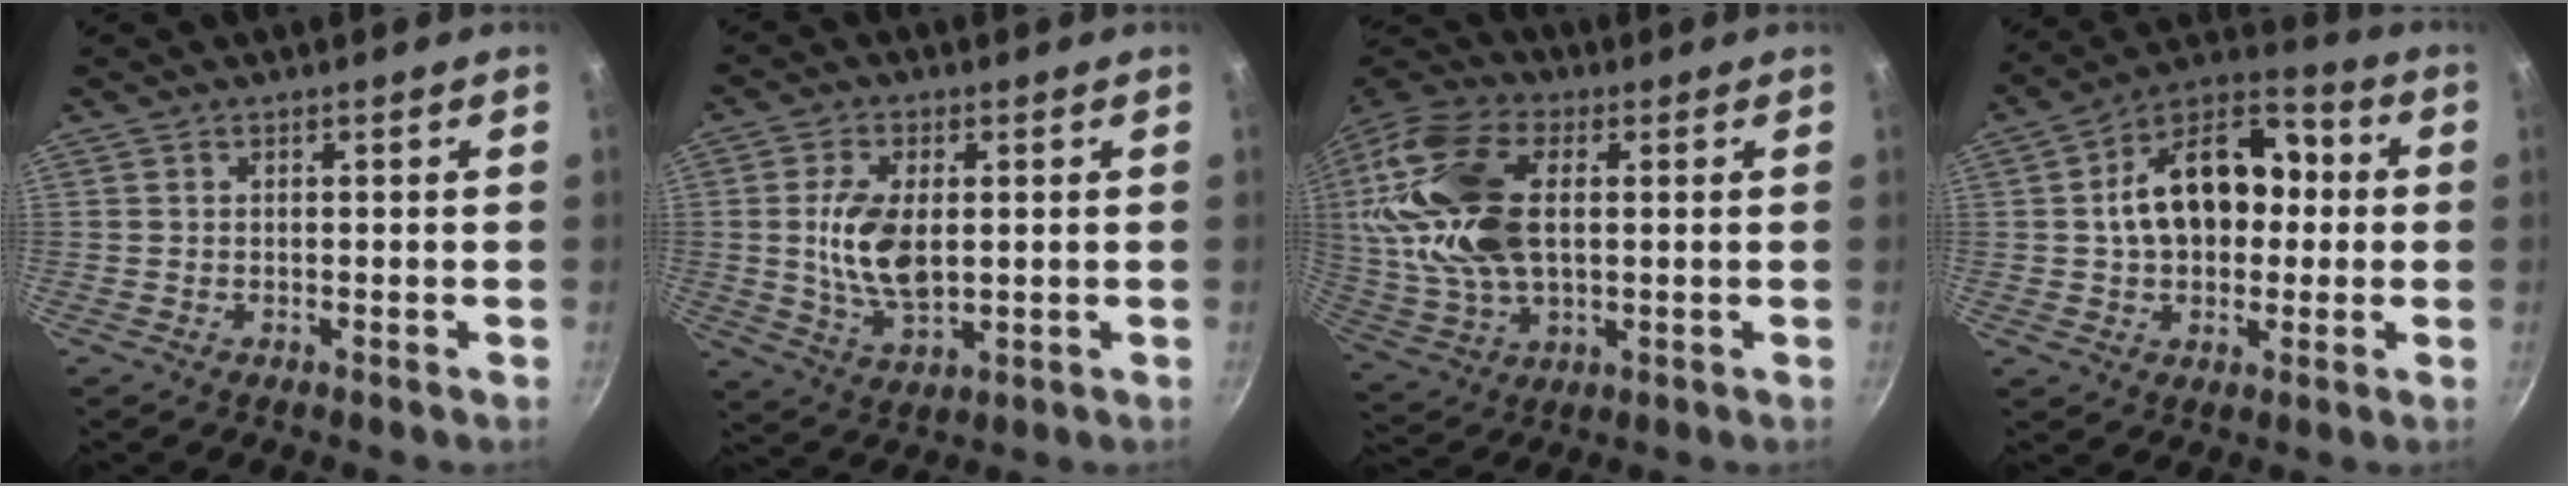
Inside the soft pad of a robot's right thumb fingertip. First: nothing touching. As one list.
[{"total": 10.7, "force": [0.7, 5.7, 9.0], "torque": [-0.171, -0.010, 0.022]}, {"total": 22.2, "force": [3.1, 12.3, 18.2], "torque": [-0.396, 0.001, 0.055]}, {"total": 17.6, "force": [1.5, 11.3, 13.3], "torque": [-0.178, 0.035, 0.016]}]